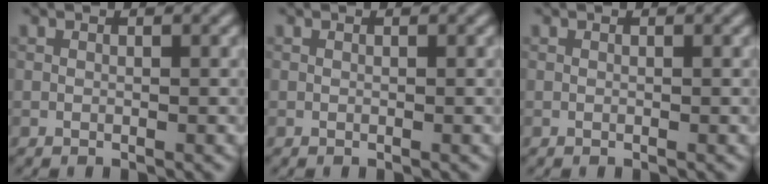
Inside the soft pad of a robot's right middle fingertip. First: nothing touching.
{"total": 0.0}
{"total": 0.0}